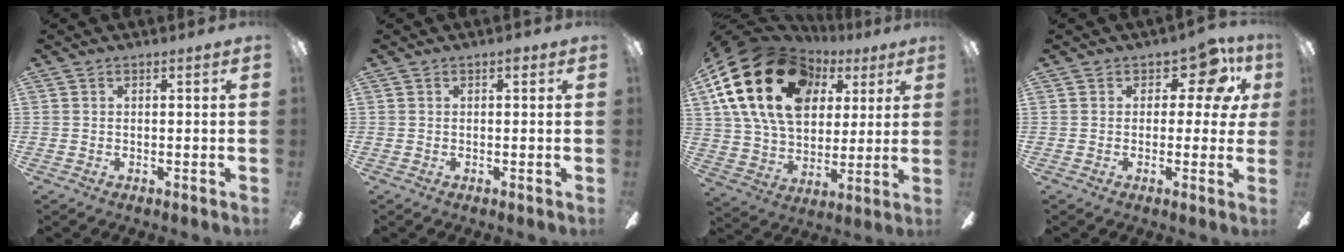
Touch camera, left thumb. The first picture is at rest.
{"total": 0.8, "force": [0.4, 0.5, 0.6], "torque": [-0.004, 0.001, 0.004]}
{"total": 25.0, "force": [10.0, 16.9, 15.5], "torque": [-0.307, -0.029, 0.172]}
{"total": 8.8, "force": [4.4, 4.9, 5.9], "torque": [-0.078, -0.020, 0.073]}